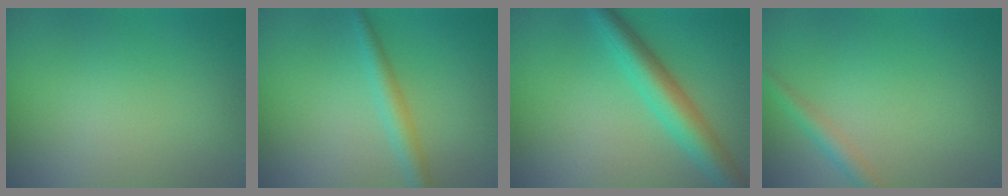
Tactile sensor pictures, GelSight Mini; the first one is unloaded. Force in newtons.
{"total": 2.4, "press": 2.4, "slide": 0.1}
{"total": 4.8, "press": 4.8, "slide": 0.1}
{"total": 1.8, "press": 1.8, "slide": 0.1}